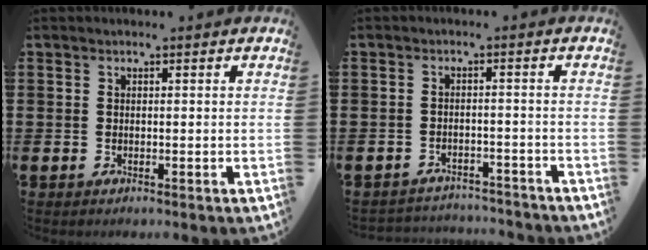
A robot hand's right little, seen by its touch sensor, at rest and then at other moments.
{"total": 2.3, "force": [-2.2, 0.2, -0.3], "torque": [-0.005, 0.002, -0.050]}